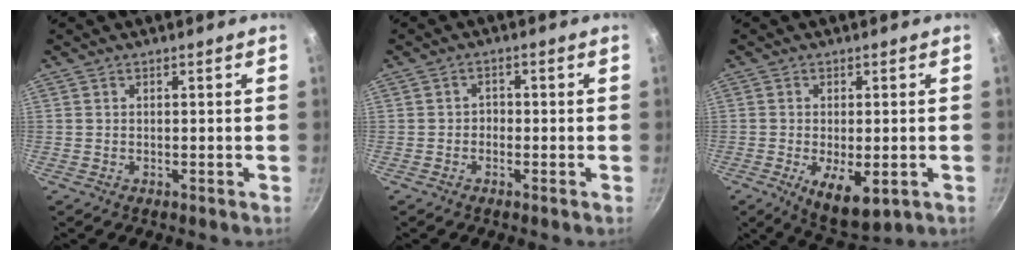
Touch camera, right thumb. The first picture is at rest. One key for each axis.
{"total": 1.6, "fx": -0.8, "fy": 1.3, "fz": 0.6, "tx": 0.001, "ty": 0.008, "tz": -0.017}
{"total": 8.7, "fx": -2.6, "fy": 3.7, "fz": 7.5, "tx": -0.114, "ty": -0.010, "tz": -0.027}